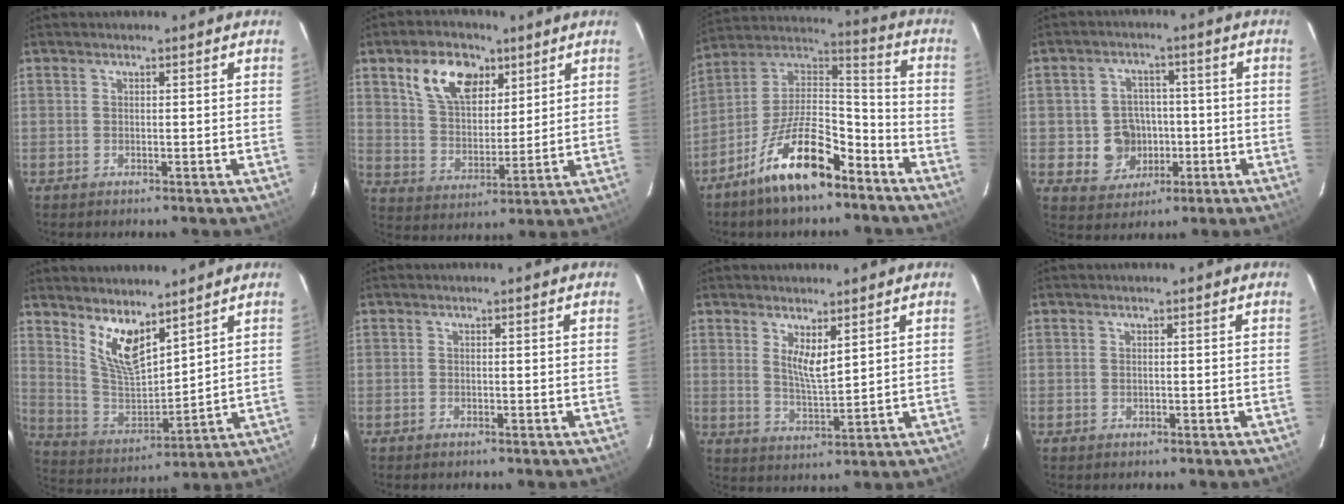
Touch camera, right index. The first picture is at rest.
{"total": 12.2, "force": [6.4, 7.5, 7.3], "torque": [-0.136, 0.026, 0.120]}
{"total": 16.7, "force": [-10.4, 6.3, 11.4], "torque": [-0.219, 0.021, -0.186]}
{"total": 8.0, "force": [-1.7, 7.4, 2.3], "torque": [-0.063, 0.019, -0.011]}
{"total": 10.2, "force": [6.9, 3.6, 6.6], "torque": [-0.125, -0.010, 0.146]}
{"total": 0.0}
{"total": 5.0, "force": [2.7, 1.5, 4.0], "torque": [-0.072, -0.010, 0.050]}
{"total": 0.0}